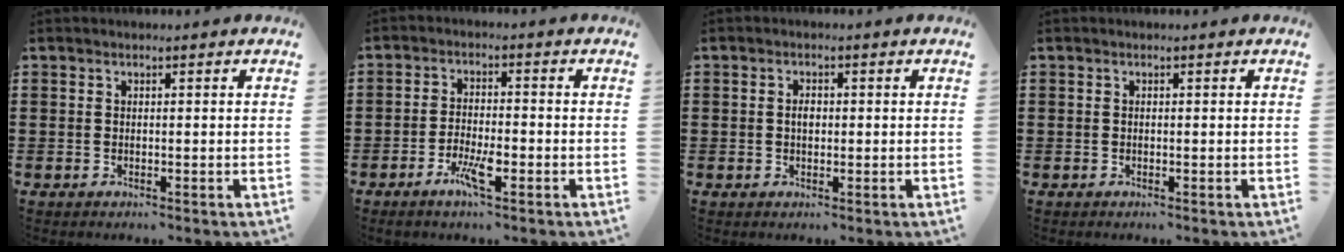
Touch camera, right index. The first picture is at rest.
{"total": 4.8, "force": [-2.6, 1.4, 3.8], "torque": [-0.074, 0.000, -0.049]}
{"total": 1.8, "force": [0.1, 1.0, 1.5], "torque": [-0.030, 0.006, 0.000]}
{"total": 0.0}